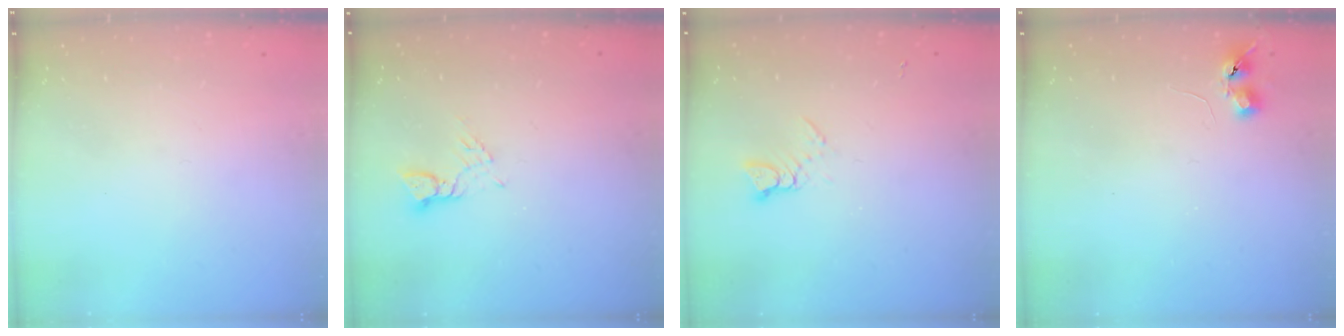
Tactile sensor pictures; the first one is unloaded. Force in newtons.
{"total": 2.5, "press": 2.5, "slide": 0.1}
{"total": 2.6, "press": 2.6, "slide": 0.3}
{"total": 5.2, "press": 5.1, "slide": 0.9}